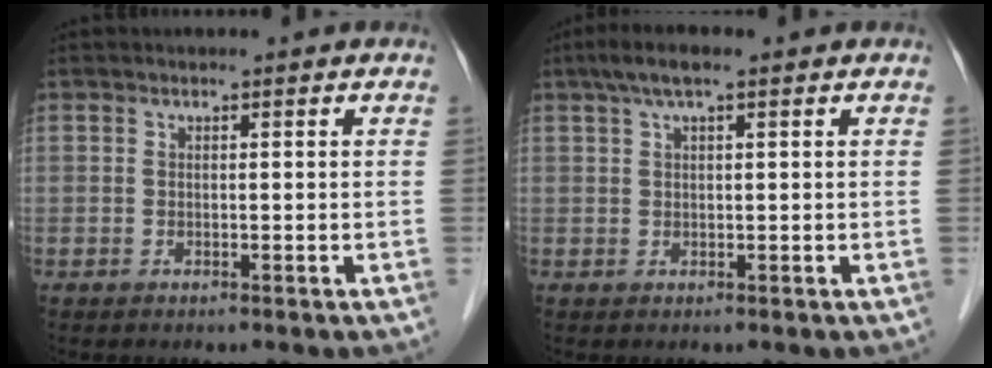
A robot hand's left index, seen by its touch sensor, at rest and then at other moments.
{"total": 3.7, "force": [2.2, 0.6, 2.9], "torque": [-0.060, 0.022, 0.038]}